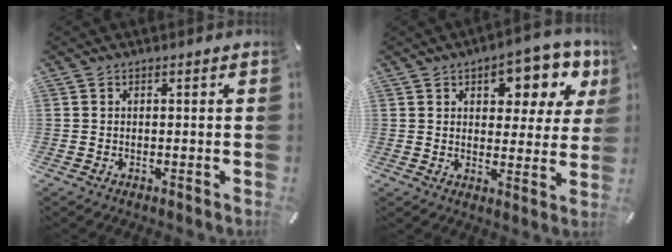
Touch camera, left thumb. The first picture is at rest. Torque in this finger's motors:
{"motor_torque": [0.67, -0.24, 0.47, 0.03, 0.11]}